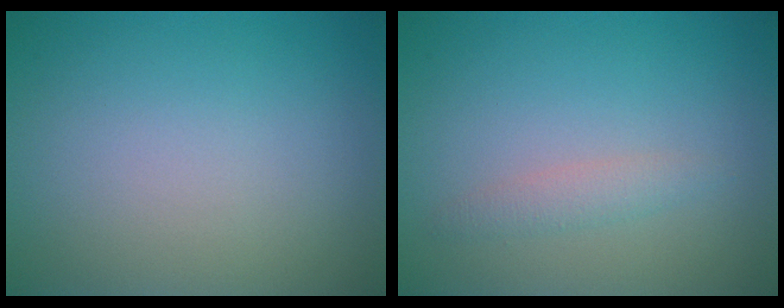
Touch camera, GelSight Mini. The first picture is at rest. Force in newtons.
{"total": 1.4, "press": 1.4, "slide": 0.0}